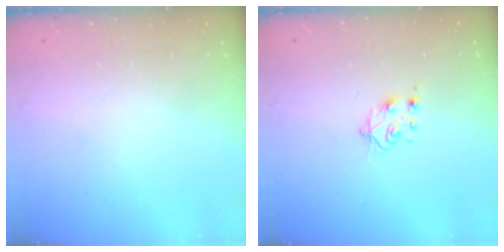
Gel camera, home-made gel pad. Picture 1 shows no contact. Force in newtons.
{"total": 7.6, "press": 7.5, "slide": 0.7}